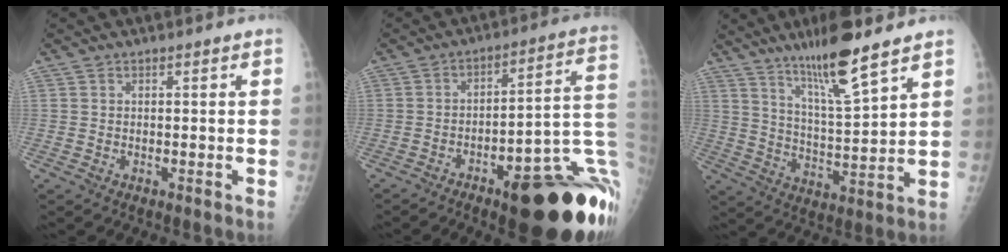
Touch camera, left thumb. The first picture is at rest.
{"total": 25.9, "force": [-7.9, 7.8, 23.4], "torque": [-0.214, 0.049, -0.100]}
{"total": 12.7, "force": [9.0, 1.0, 8.9], "torque": [-0.153, -0.062, 0.163]}